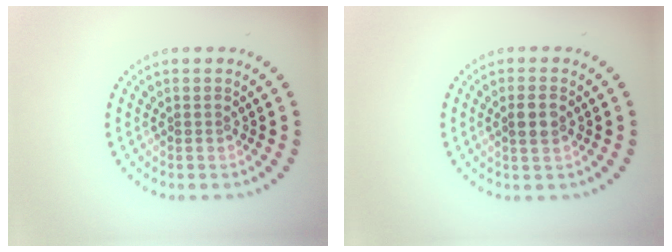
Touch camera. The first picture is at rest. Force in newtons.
{"total": 1.8, "press": 1.8, "slide": 0.6}